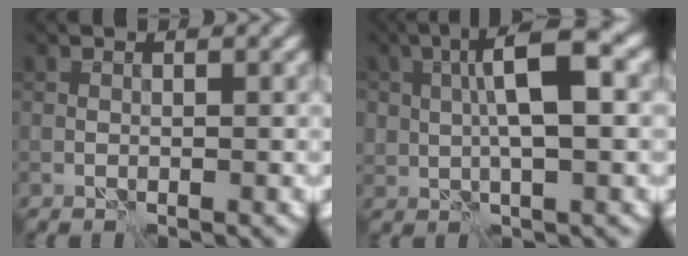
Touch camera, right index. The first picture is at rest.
{"total": 6.8, "force": [1.0, 2.3, 6.3], "torque": [-0.109, 0.015, 0.011]}